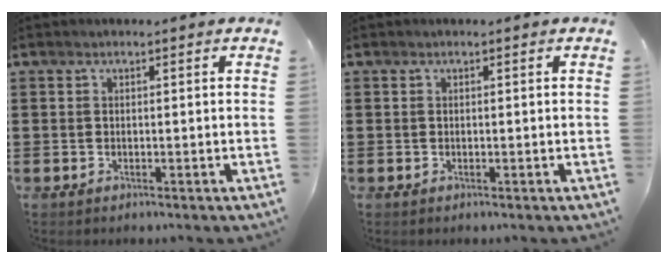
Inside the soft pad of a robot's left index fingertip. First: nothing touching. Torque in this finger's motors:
{"motor_torque": [-0.01, -0.01, 0.00, 0.00]}